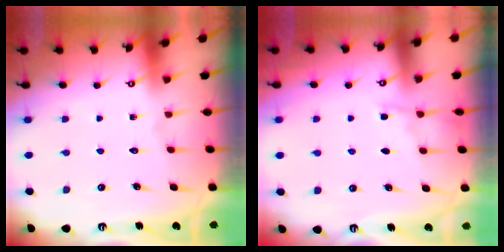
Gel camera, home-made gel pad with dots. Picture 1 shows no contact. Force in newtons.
{"total": 3.6, "press": 3.6, "slide": 0.5}